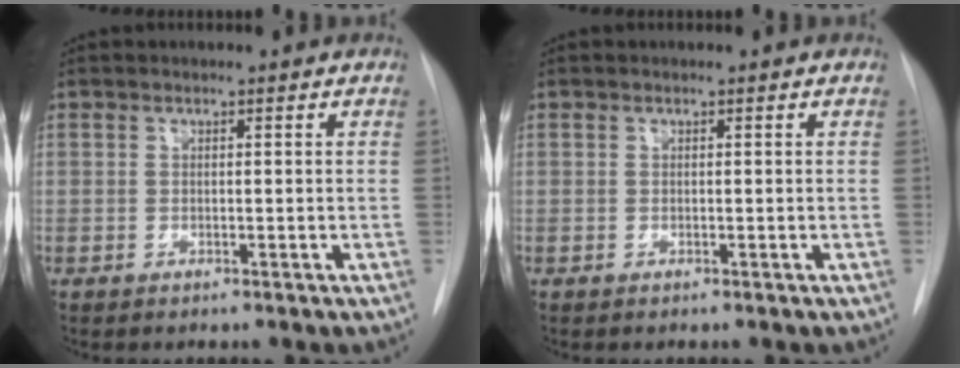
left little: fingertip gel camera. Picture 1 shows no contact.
{"total": 0.0}